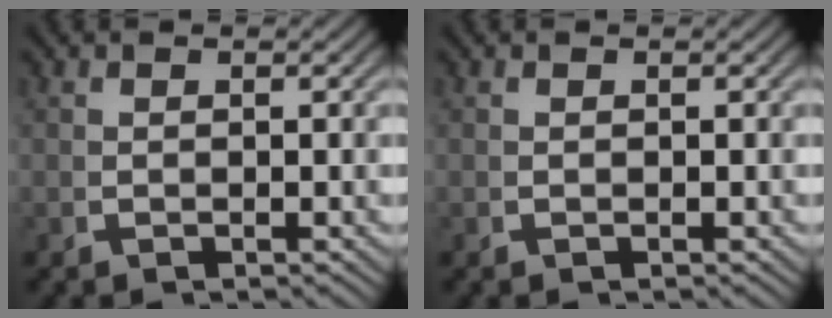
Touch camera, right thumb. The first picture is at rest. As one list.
[{"total": 0.0}]